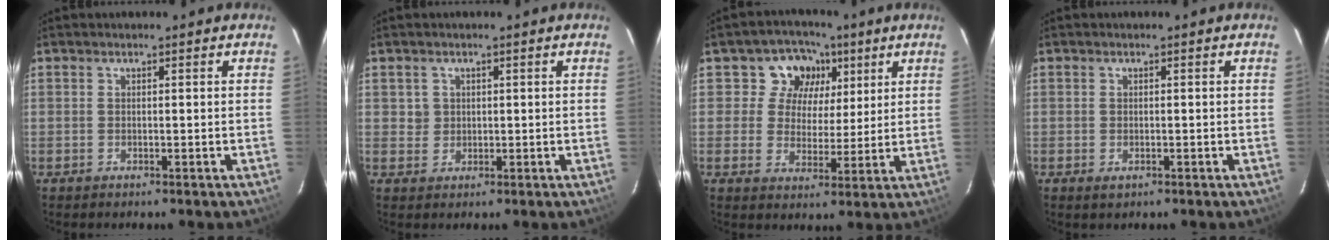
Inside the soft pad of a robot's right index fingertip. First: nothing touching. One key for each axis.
{"total": 2.1, "fx": 0.5, "fy": 2.1, "fz": 0.2, "tx": 0.005, "ty": 0.008, "tz": 0.009}
{"total": 9.1, "fx": 3.9, "fy": 7.9, "fz": 2.2, "tx": -0.034, "ty": 0.005, "tz": 0.056}
{"total": 1.5, "fx": -0.7, "fy": 1.0, "fz": 0.9, "tx": -0.015, "ty": -0.004, "tz": -0.009}